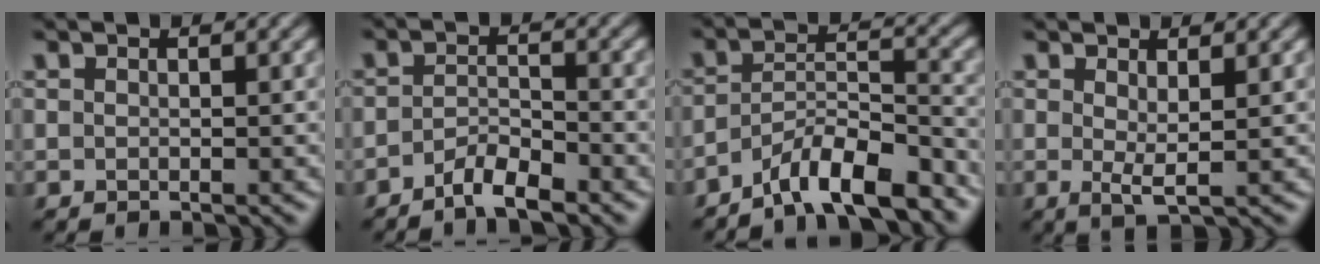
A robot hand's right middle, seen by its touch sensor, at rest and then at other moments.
{"total": 2.9, "force": [-2.2, 0.6, 1.8], "torque": [-0.032, 0.003, -0.045]}
{"total": 7.5, "force": [-5.9, 1.6, 4.3], "torque": [-0.066, 0.005, -0.102]}
{"total": 1.9, "force": [0.4, 0.3, 1.8], "torque": [-0.034, -0.008, 0.009]}